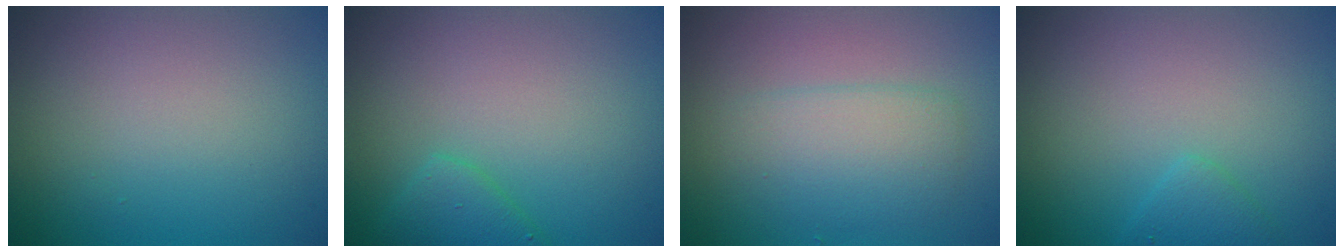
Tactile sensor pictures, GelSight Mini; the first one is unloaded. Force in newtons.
{"total": 2.6, "press": 2.6, "slide": 0.2}
{"total": 2.3, "press": 2.3, "slide": 0.1}
{"total": 1.5, "press": 1.5, "slide": 0.1}